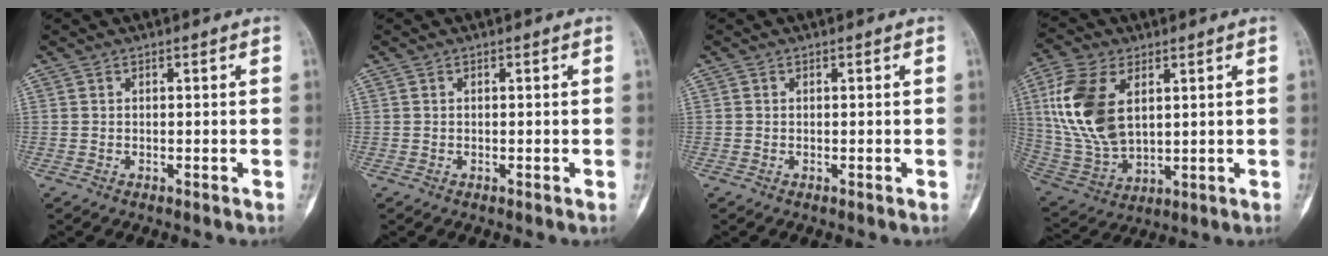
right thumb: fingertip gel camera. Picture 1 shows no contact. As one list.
[{"total": 0.0}, {"total": 0.0}, {"total": 16.5, "force": [4.3, 9.8, 12.6], "torque": [-0.258, -0.012, 0.095]}]